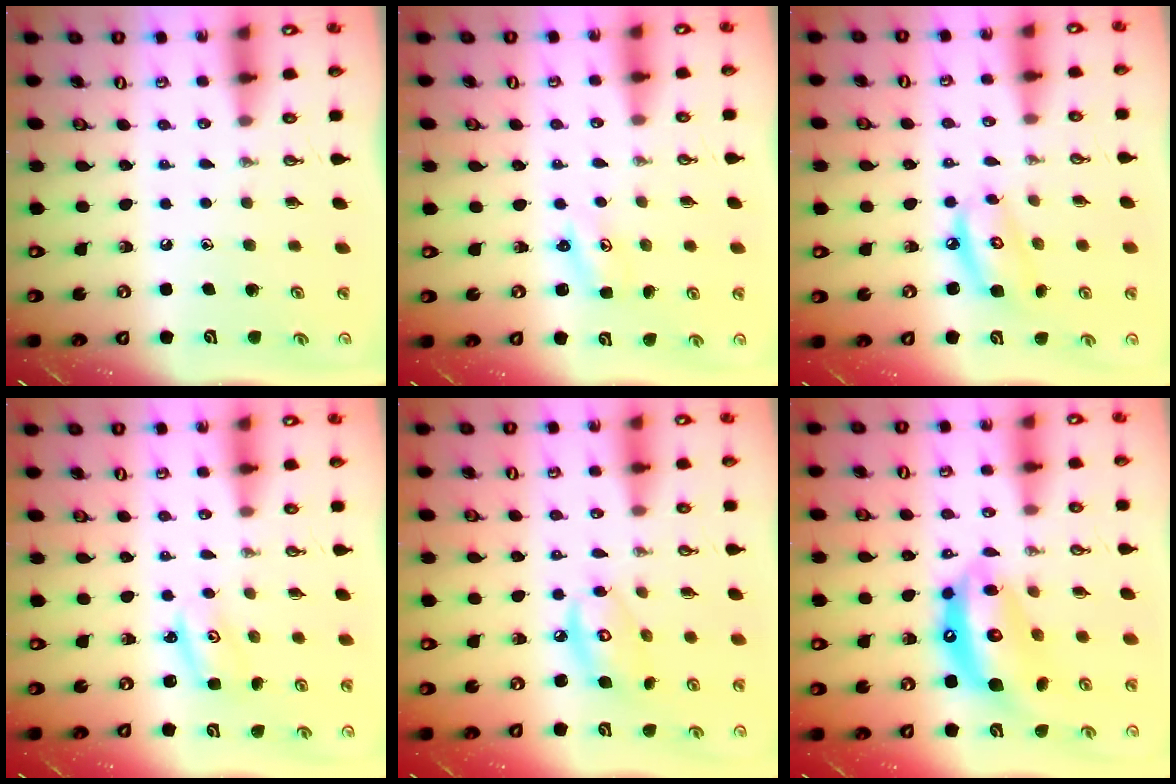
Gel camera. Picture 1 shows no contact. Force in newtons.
{"total": 1.7, "press": 1.7, "slide": 0.3}
{"total": 7.8, "press": 7.7, "slide": 0.7}
{"total": 2.6, "press": 2.6, "slide": 0.1}
{"total": 8.4, "press": 8.4, "slide": 0.5}
{"total": 15.1, "press": 15.0, "slide": 1.7}